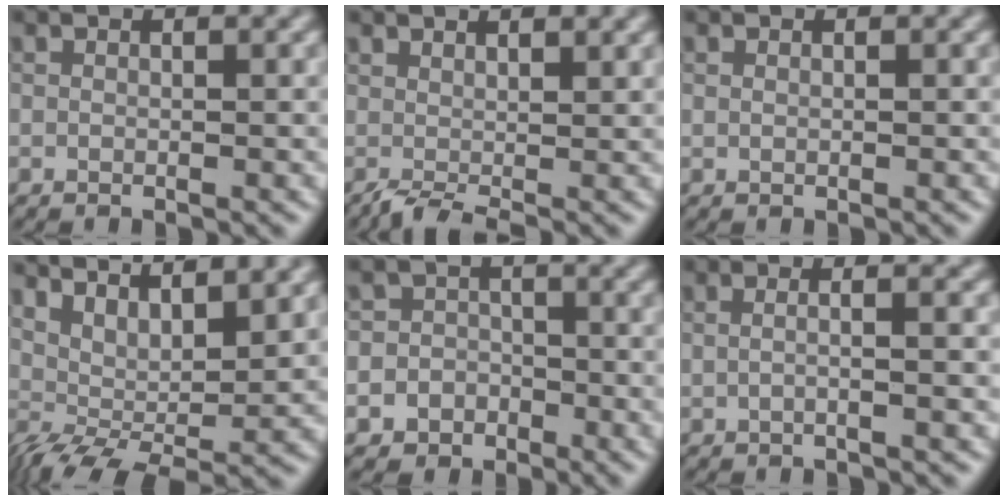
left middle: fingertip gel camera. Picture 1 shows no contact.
{"total": 1.9, "force": [0.2, 0.7, 1.8], "torque": [-0.022, 0.002, -0.001]}
{"total": 0.0}
{"total": 5.7, "force": [2.5, 2.0, 4.8], "torque": [-0.082, -0.003, 0.048]}
{"total": 6.2, "force": [-2.9, 5.4, 0.6], "torque": [0.013, 0.000, -0.064]}
{"total": 3.6, "force": [0.4, 1.7, 3.1], "torque": [-0.011, 0.006, -0.022]}